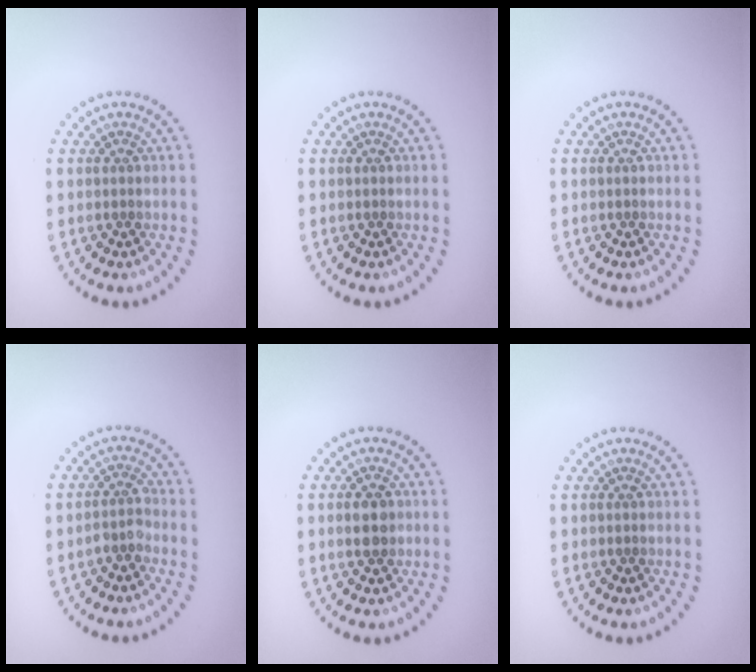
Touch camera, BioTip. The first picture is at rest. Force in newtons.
{"total": 0.0}
{"total": 0.0}
{"total": 1.7, "press": 1.4, "slide": 1.0}
{"total": 2.6, "press": 2.6, "slide": 0.2}
{"total": 0.0}